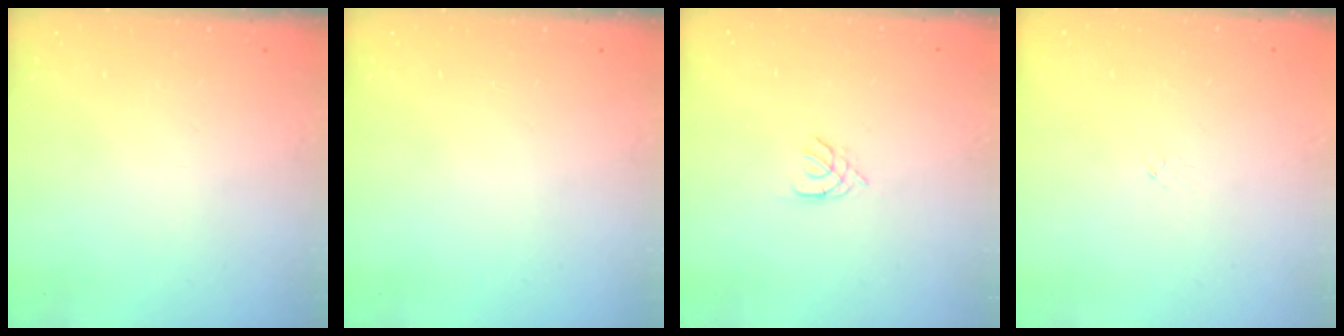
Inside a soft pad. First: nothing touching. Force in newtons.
{"total": 0.0}
{"total": 1.4, "press": 1.4, "slide": 0.3}
{"total": 1.2, "press": 1.2, "slide": 0.4}